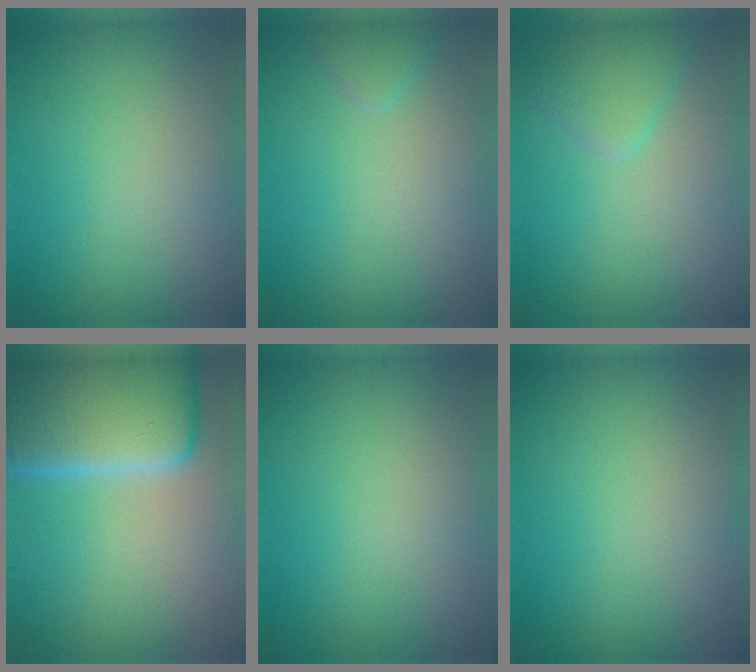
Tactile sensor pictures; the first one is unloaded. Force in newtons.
{"total": 1.0, "press": 1.0, "slide": 0.1}
{"total": 2.5, "press": 2.5, "slide": 0.2}
{"total": 15.0, "press": 14.9, "slide": 1.1}
{"total": 0.0}
{"total": 0.0}